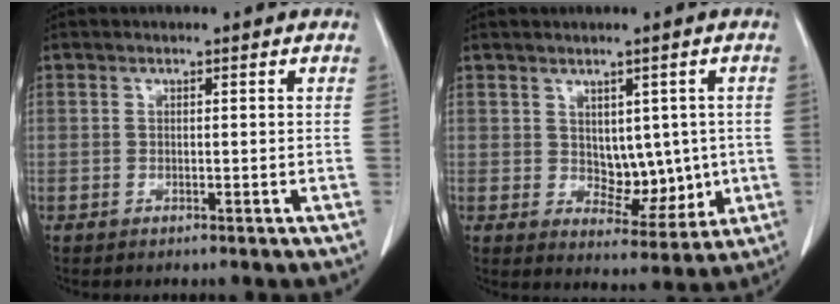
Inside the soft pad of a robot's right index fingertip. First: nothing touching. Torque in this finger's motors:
{"motor_torque": [-0.07, 0.13, 0.04, 0.00]}